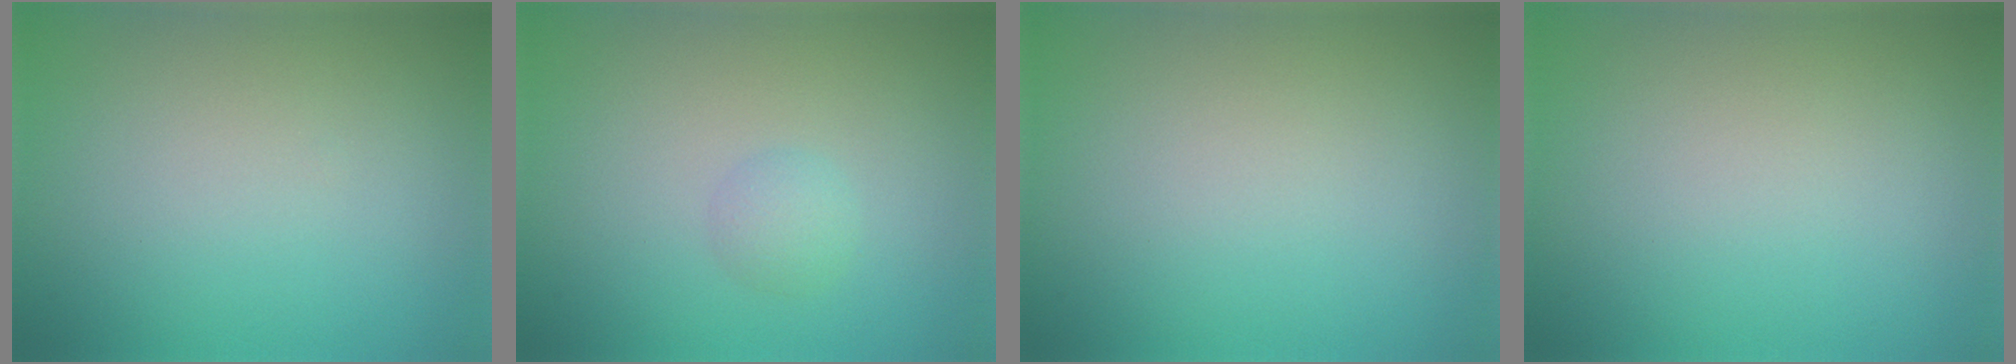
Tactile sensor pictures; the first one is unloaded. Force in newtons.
{"total": 1.3, "press": 1.3, "slide": 0.1}
{"total": 0.0}
{"total": 0.0}